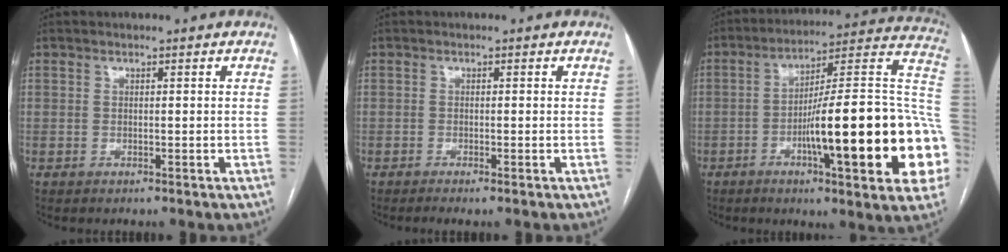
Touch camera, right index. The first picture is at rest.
{"total": 1.3, "force": [-0.9, -0.1, 0.9], "torque": [-0.019, -0.002, -0.017]}
{"total": 26.9, "force": [-6.0, 2.8, 26.1], "torque": [-0.281, 0.009, -0.091]}